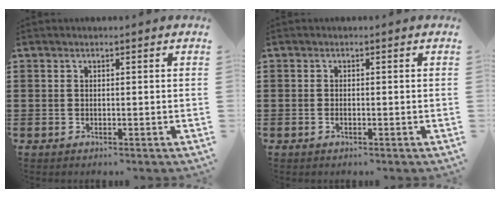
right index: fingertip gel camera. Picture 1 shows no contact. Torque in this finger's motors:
{"motor_torque": [0.54, 1.09, 0.03, -0.01]}